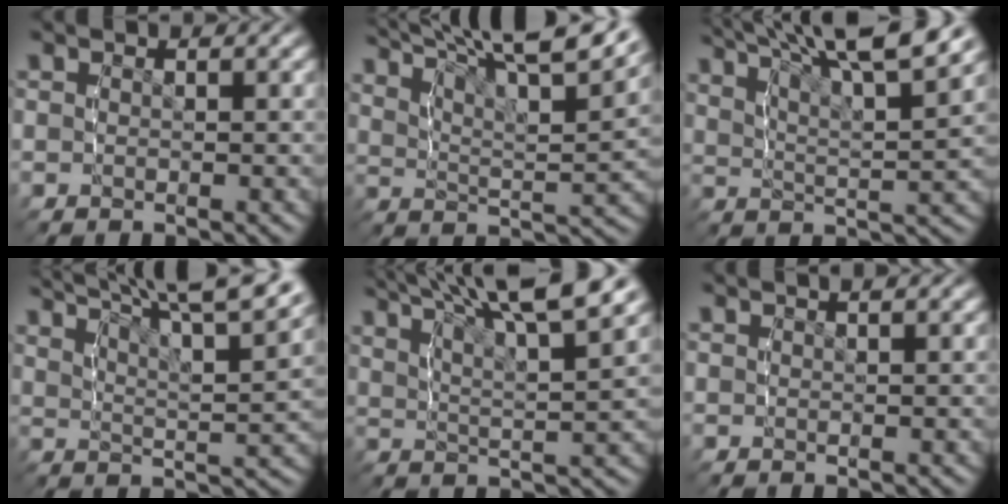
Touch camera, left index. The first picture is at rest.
{"total": 12.0, "force": [8.3, 4.7, 7.3], "torque": [-0.103, 0.033, 0.104]}
{"total": 9.1, "force": [6.1, 3.0, 6.0], "torque": [-0.091, 0.017, 0.087]}
{"total": 9.9, "force": [6.9, 3.5, 6.1], "torque": [-0.084, 0.019, 0.092]}
{"total": 8.2, "force": [5.5, 2.5, 5.5], "torque": [-0.083, 0.014, 0.079]}
{"total": 1.5, "force": [1.3, 0.1, 0.7], "torque": [-0.007, 0.006, 0.021]}